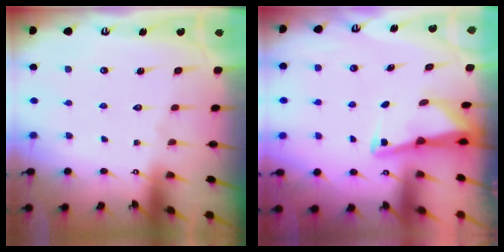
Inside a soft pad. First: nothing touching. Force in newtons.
{"total": 4.0, "press": 3.9, "slide": 0.6}